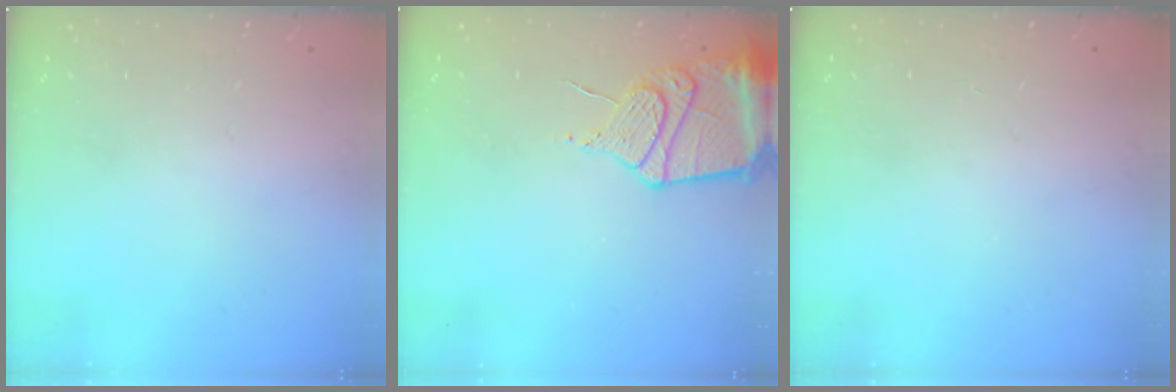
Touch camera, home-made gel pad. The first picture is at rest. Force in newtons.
{"total": 13.2, "press": 13.1, "slide": 1.7}
{"total": 0.0}